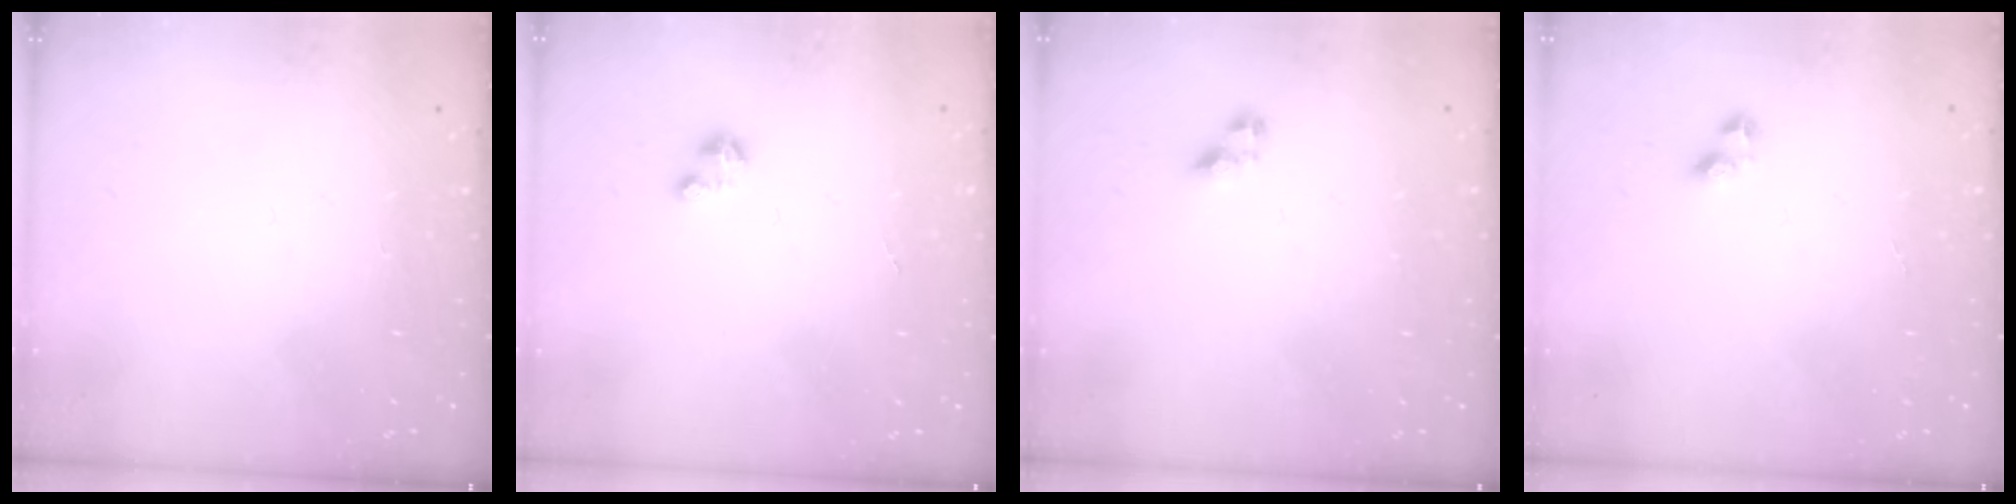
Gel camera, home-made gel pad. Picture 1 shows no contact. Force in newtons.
{"total": 1.2, "press": 1.2, "slide": 0.2}
{"total": 4.2, "press": 4.1, "slide": 0.6}
{"total": 2.5, "press": 2.2, "slide": 1.3}